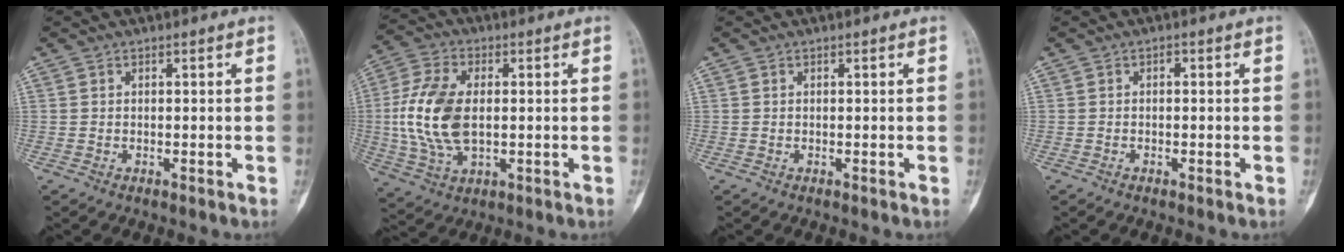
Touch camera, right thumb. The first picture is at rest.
{"total": 13.9, "force": [0.2, 7.9, 11.4], "torque": [-0.243, 0.002, 0.006]}
{"total": 0.0}
{"total": 0.7, "force": [-0.1, 0.4, 0.5], "torque": [-0.003, 0.002, -0.007]}